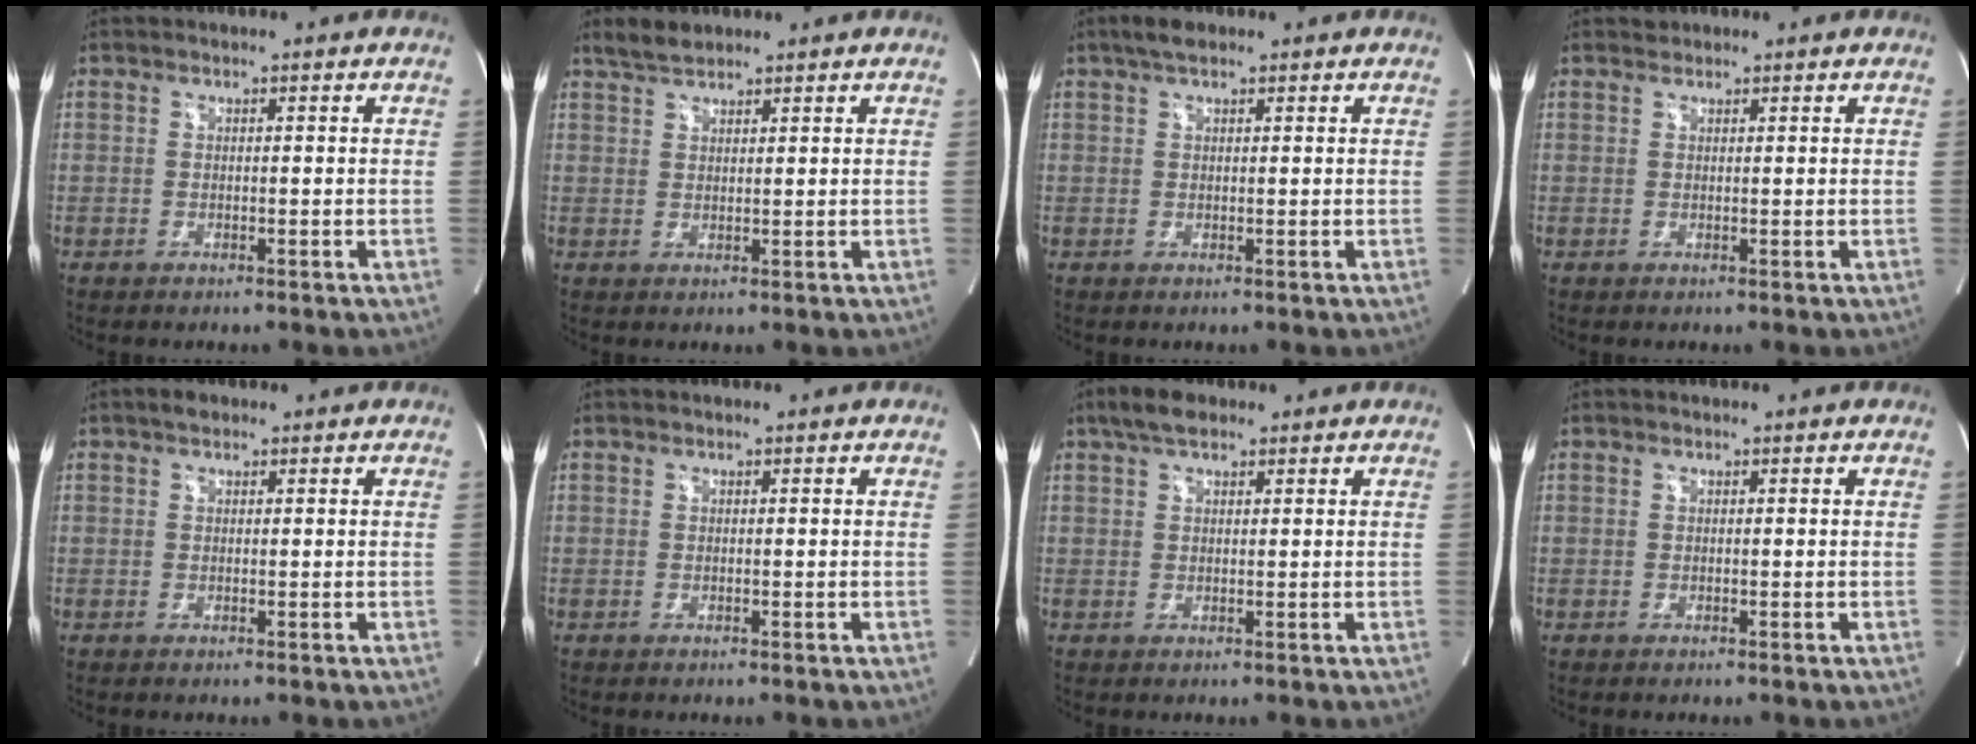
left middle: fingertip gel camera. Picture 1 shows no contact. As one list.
[{"total": 2.9, "force": [2.6, 0.9, 1.0], "torque": [-0.026, 0.012, 0.051]}, {"total": 2.7, "force": [1.9, 0.9, 1.7], "torque": [-0.036, 0.017, 0.034]}, {"total": 0.7, "force": [0.6, 0.3, -0.1], "torque": [-0.002, 0.005, 0.010]}, {"total": 1.3, "force": [0.9, 0.7, 0.6], "torque": [-0.013, 0.011, 0.014]}, {"total": 0.0}, {"total": 4.2, "force": [2.9, 1.6, 2.5], "torque": [-0.056, 0.019, 0.053]}, {"total": 0.0}]